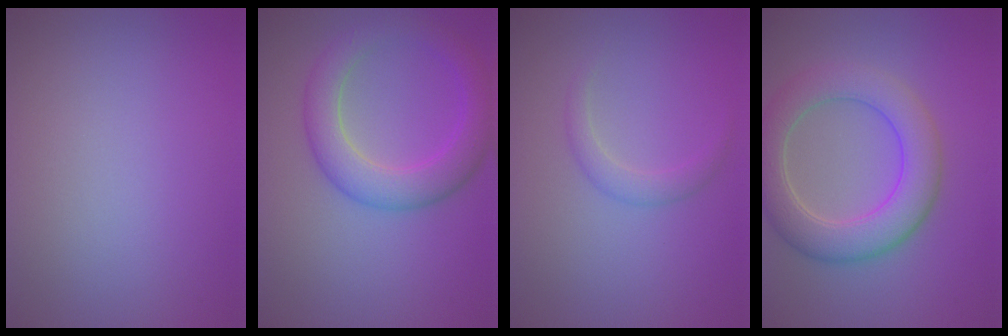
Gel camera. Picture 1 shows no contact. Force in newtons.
{"total": 5.0, "press": 4.9, "slide": 0.3}
{"total": 1.6, "press": 1.6, "slide": 0.1}
{"total": 6.2, "press": 6.2, "slide": 0.3}